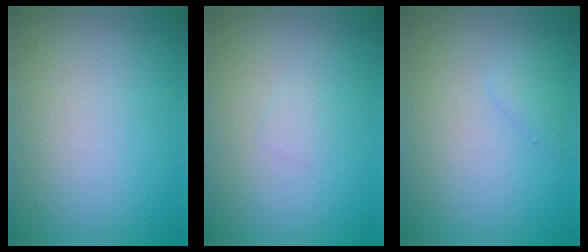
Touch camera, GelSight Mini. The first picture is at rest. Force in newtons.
{"total": 0.6, "press": 0.6, "slide": 0.0}
{"total": 1.0, "press": 1.0, "slide": 0.1}